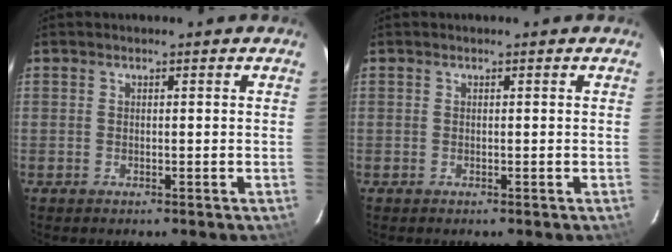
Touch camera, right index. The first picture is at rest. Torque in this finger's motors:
{"motor_torque": [0.00, 0.00, 0.06, 0.00]}